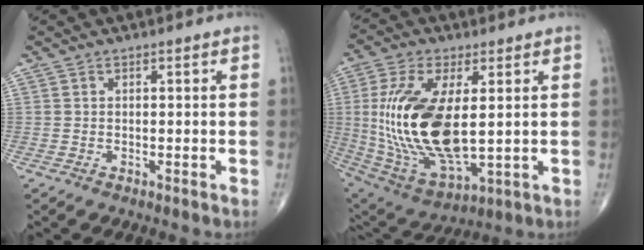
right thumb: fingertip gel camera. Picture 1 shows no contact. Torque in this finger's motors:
{"motor_torque": [1.15, 3.85, 2.35, 0.42, 0.30]}